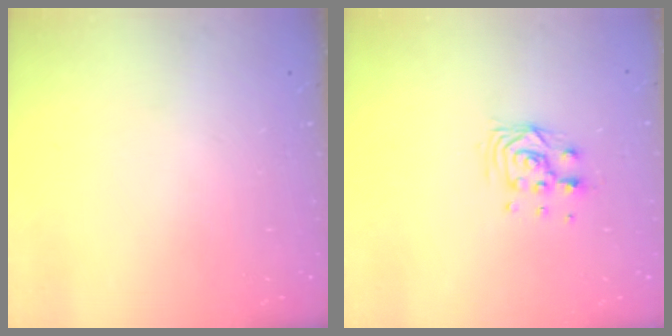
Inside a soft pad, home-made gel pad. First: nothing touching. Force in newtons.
{"total": 7.3, "press": 7.2, "slide": 0.6}